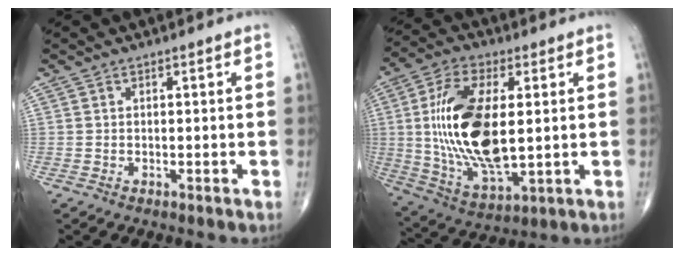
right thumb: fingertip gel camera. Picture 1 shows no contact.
{"total": 20.3, "force": [1.6, 9.4, 17.9], "torque": [-0.346, -0.015, 0.035]}